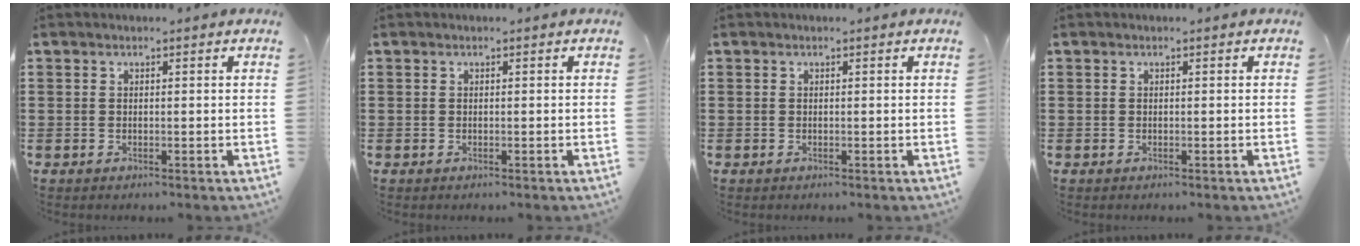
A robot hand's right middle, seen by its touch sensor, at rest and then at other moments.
{"total": 0.0}
{"total": 0.0}
{"total": 0.0}